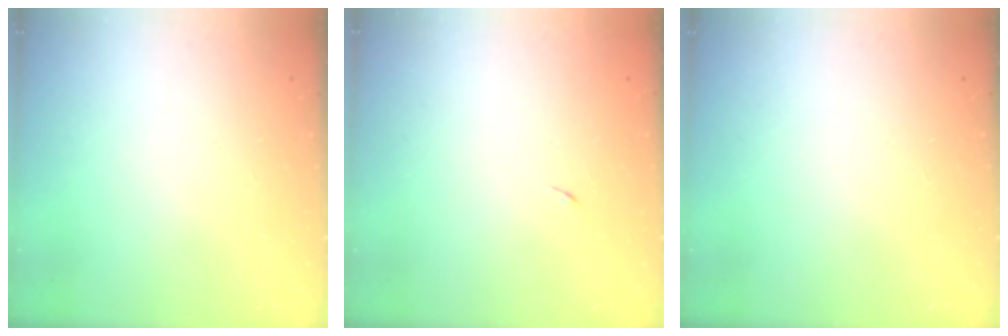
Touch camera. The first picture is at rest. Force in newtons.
{"total": 4.0, "press": 3.9, "slide": 0.8}
{"total": 0.0}